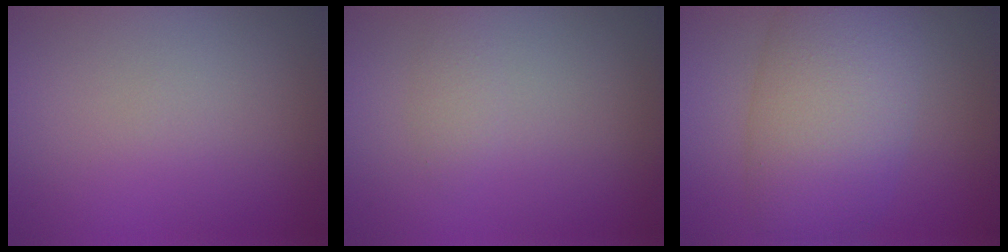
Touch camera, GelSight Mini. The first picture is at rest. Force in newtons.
{"total": 1.1, "press": 1.1, "slide": 0.1}
{"total": 9.0, "press": 9.0, "slide": 0.6}